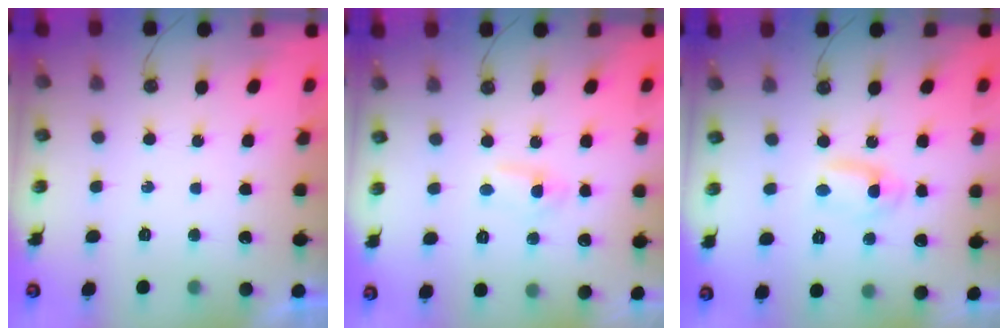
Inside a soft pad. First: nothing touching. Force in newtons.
{"total": 1.3, "press": 1.1, "slide": 0.7}
{"total": 2.1, "press": 1.7, "slide": 1.2}